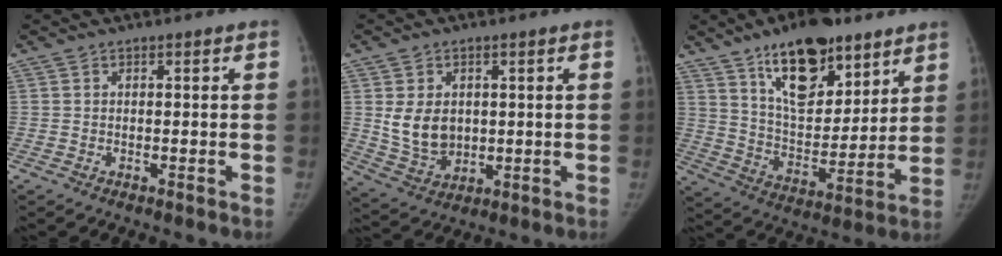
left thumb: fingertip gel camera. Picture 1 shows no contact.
{"total": 8.1, "force": [1.1, 6.1, 5.2], "torque": [-0.067, -0.015, 0.038]}
{"total": 19.5, "force": [12.2, 8.8, 12.3], "torque": [-0.147, -0.070, 0.209]}